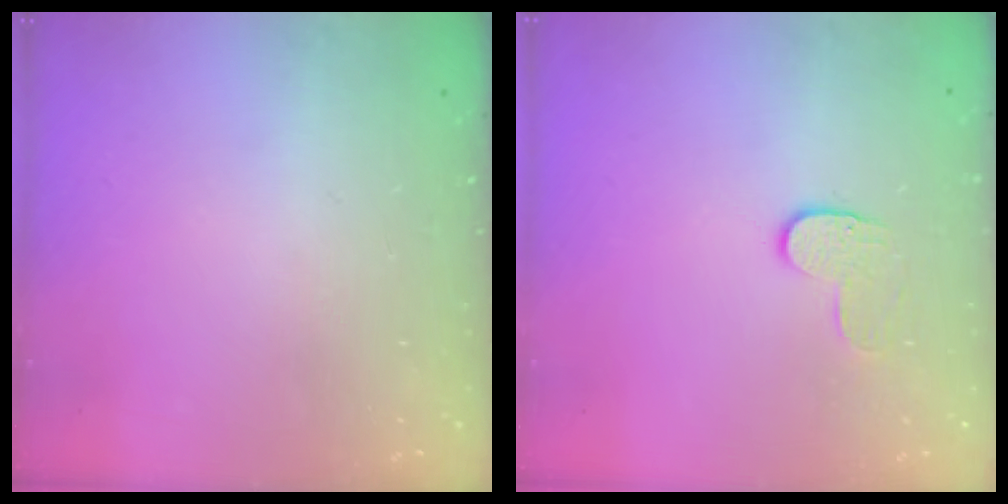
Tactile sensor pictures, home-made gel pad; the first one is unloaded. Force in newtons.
{"total": 4.1, "press": 4.1, "slide": 0.3}